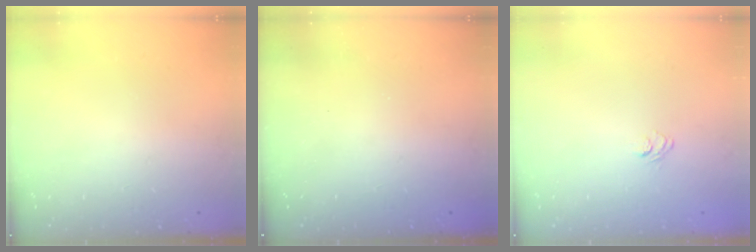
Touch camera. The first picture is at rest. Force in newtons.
{"total": 2.3, "press": 2.2, "slide": 0.7}
{"total": 4.3, "press": 4.0, "slide": 1.4}